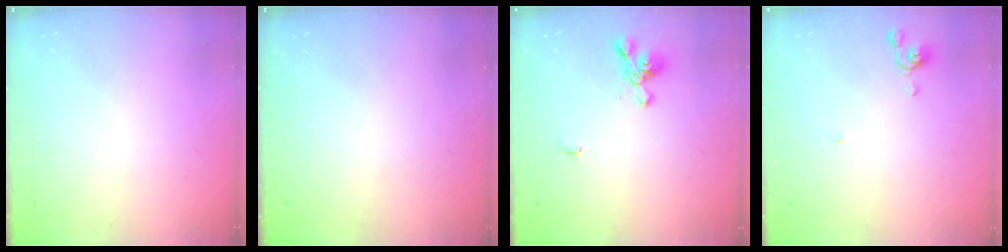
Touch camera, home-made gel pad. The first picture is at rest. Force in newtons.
{"total": 0.0}
{"total": 1.2, "press": 0.2, "slide": 1.2}
{"total": 0.0}